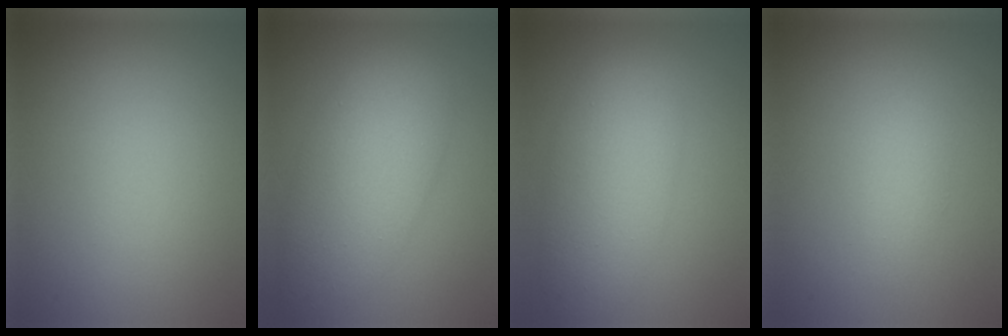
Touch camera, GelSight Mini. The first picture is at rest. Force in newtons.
{"total": 7.0, "press": 7.0, "slide": 0.1}
{"total": 6.0, "press": 6.0, "slide": 0.2}
{"total": 1.4, "press": 1.4, "slide": 0.1}